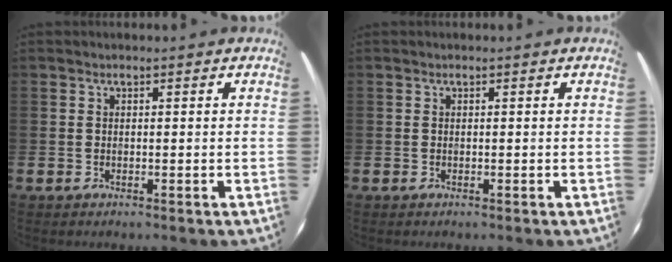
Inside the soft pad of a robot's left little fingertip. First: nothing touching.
{"total": 0.0}